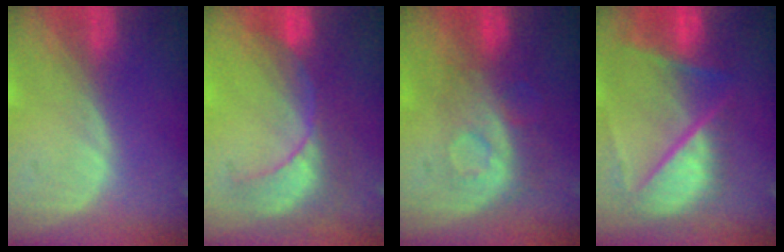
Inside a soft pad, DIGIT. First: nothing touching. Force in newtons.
{"total": 8.5, "press": 7.9, "slide": 3.3}
{"total": 8.5, "press": 7.1, "slide": 4.7}
{"total": 10.7, "press": 8.9, "slide": 5.9}